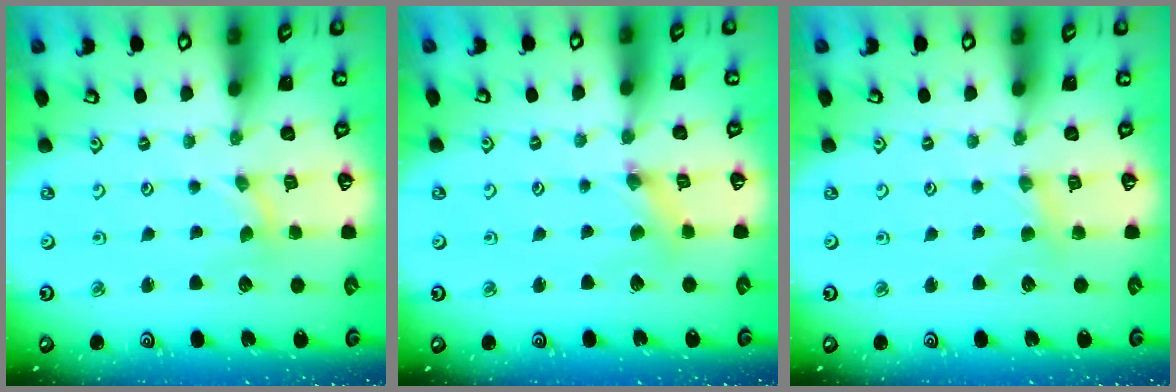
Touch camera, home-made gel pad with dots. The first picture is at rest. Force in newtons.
{"total": 2.4, "press": 2.3, "slide": 0.4}
{"total": 2.8, "press": 2.8, "slide": 0.3}